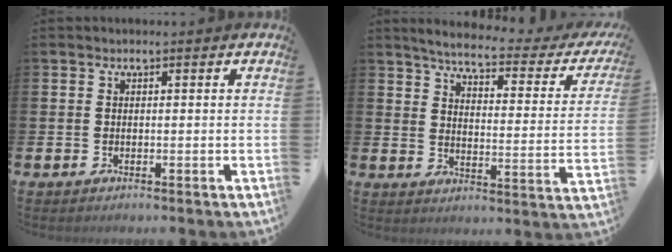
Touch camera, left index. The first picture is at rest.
{"total": 5.2, "force": [4.4, 0.7, 2.6], "torque": [-0.066, -0.035, 0.066]}